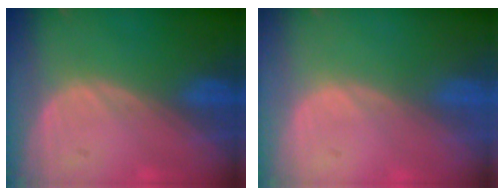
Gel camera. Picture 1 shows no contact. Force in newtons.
{"total": 0.0}